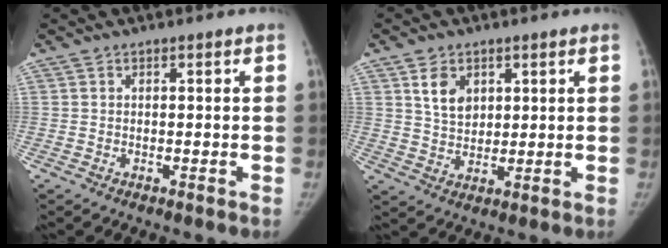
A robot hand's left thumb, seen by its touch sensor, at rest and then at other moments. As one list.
[{"total": 5.8, "force": [2.6, 4.1, 3.2], "torque": [-0.035, -0.020, 0.052]}]